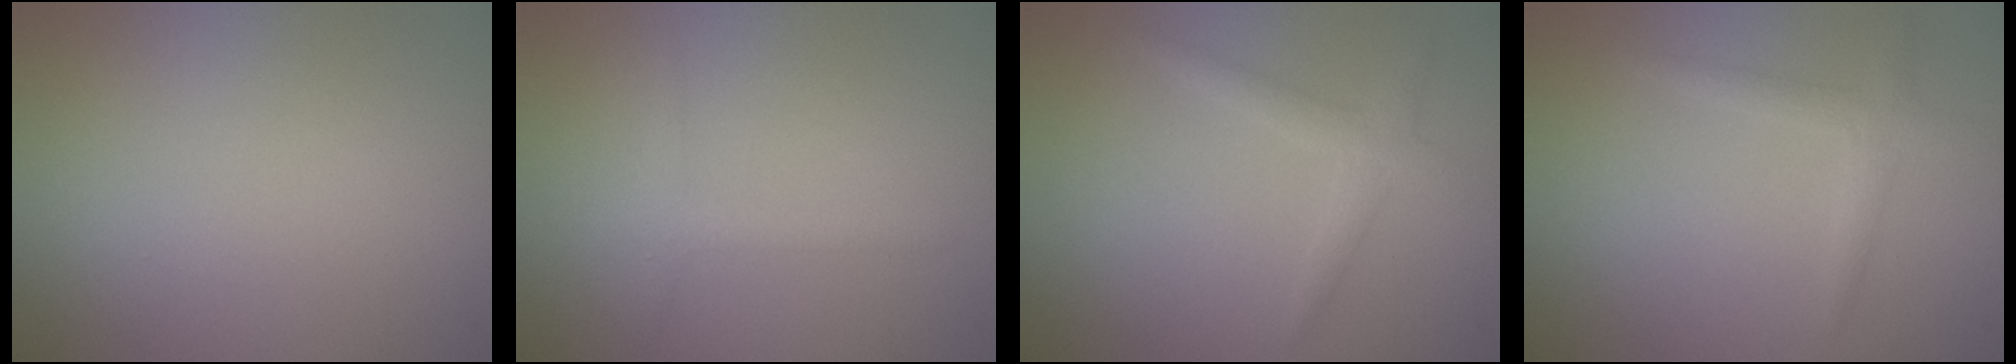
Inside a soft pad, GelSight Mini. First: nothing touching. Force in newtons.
{"total": 1.4, "press": 1.4, "slide": 0.1}
{"total": 1.9, "press": 1.9, "slide": 0.1}
{"total": 1.6, "press": 1.6, "slide": 0.0}